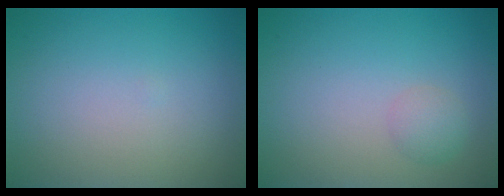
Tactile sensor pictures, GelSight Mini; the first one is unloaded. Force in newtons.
{"total": 1.4, "press": 1.4, "slide": 0.1}